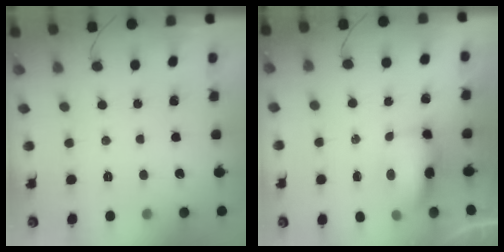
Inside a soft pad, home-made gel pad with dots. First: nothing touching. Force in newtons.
{"total": 7.4, "press": 7.4, "slide": 0.6}